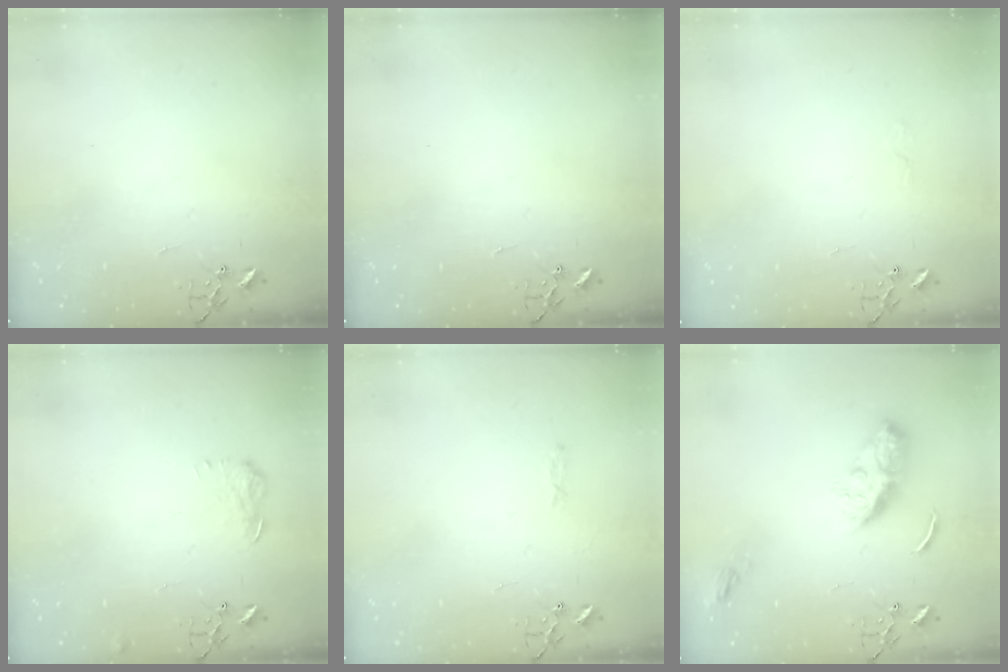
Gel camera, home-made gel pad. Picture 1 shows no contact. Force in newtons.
{"total": 0.0}
{"total": 3.3, "press": 3.2, "slide": 0.5}
{"total": 7.6, "press": 7.6, "slide": 0.3}
{"total": 3.3, "press": 3.3, "slide": 0.5}
{"total": 9.9, "press": 9.9, "slide": 0.1}